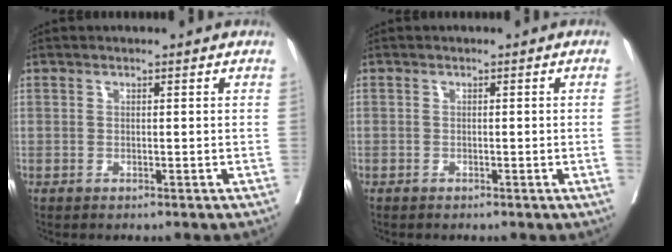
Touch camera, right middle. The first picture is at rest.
{"total": 0.7, "force": [-0.1, -0.2, 0.6], "torque": [-0.009, 0.000, -0.001]}